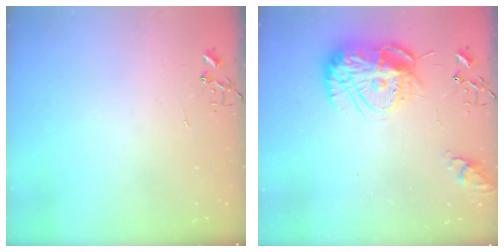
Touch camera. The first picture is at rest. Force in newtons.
{"total": 15.2, "press": 15.1, "slide": 1.2}